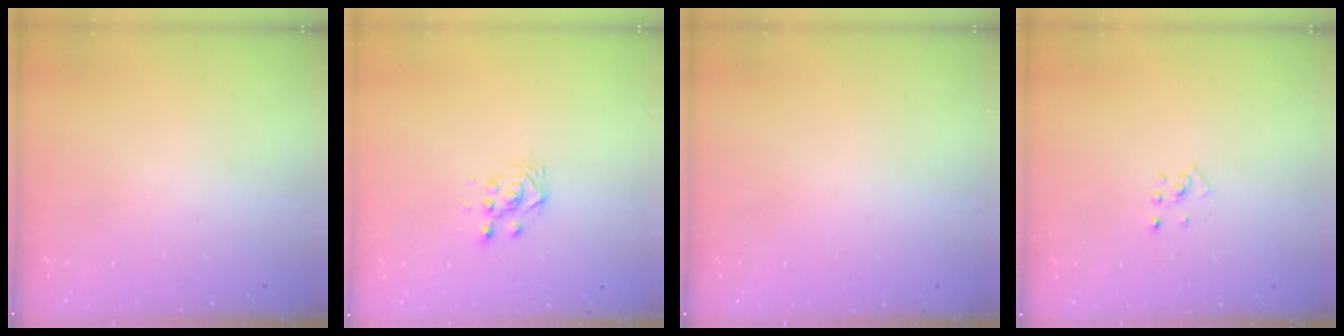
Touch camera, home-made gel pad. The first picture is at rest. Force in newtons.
{"total": 2.9, "press": 2.9, "slide": 0.4}
{"total": 0.0}
{"total": 2.7, "press": 2.6, "slide": 0.6}